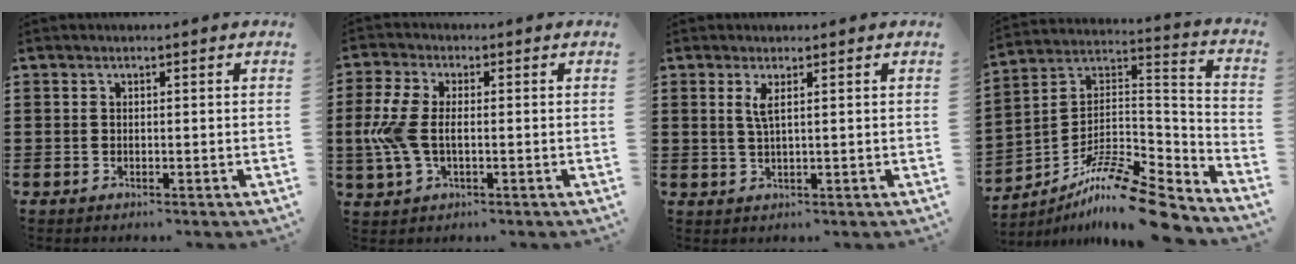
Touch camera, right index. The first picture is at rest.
{"total": 6.9, "force": [-0.3, 3.6, 5.8], "torque": [-0.156, -0.008, -0.017]}
{"total": 2.1, "force": [0.8, 0.1, 1.9], "torque": [-0.042, -0.001, 0.013]}
{"total": 11.7, "force": [-9.5, 1.9, 6.6], "torque": [-0.115, 0.018, -0.184]}